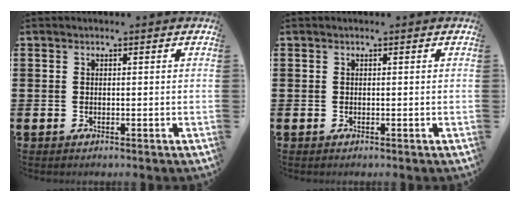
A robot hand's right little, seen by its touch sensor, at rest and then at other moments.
{"total": 0.0}